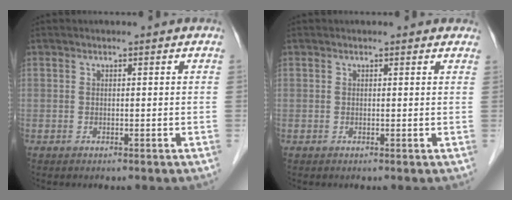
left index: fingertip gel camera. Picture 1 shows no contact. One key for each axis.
{"total": 1.7, "fx": 1.4, "fy": 0.7, "fz": 0.4, "tx": -0.004, "ty": 0.001, "tz": 0.003}